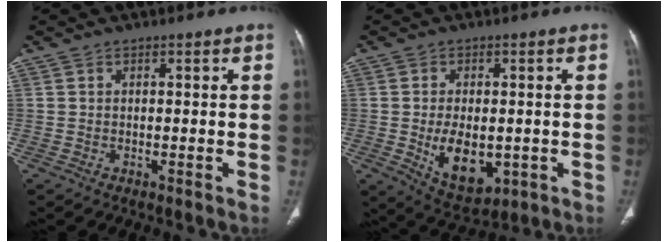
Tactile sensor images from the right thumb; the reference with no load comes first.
{"total": 10.2, "force": [-1.8, 6.0, 8.0], "torque": [-0.112, -0.010, -0.012]}